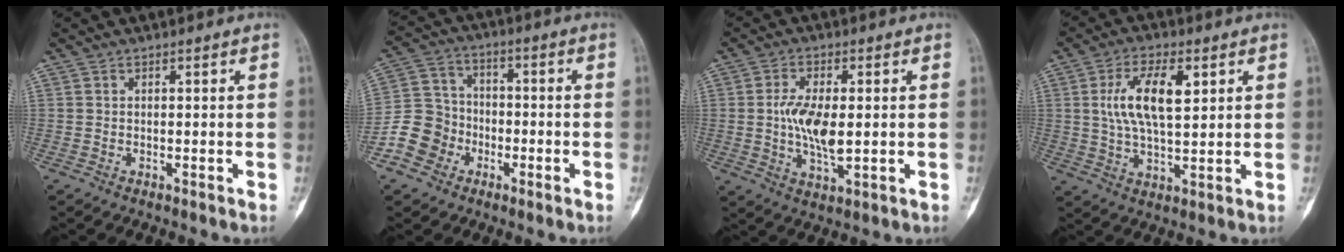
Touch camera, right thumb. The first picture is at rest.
{"total": 9.5, "force": [-4.2, 8.2, 2.4], "torque": [-0.015, 0.049, -0.082]}
{"total": 8.7, "force": [0.1, 3.8, 7.8], "torque": [-0.154, -0.010, 0.003]}
{"total": 11.1, "force": [3.1, 4.9, 9.5], "torque": [-0.176, -0.004, 0.058]}